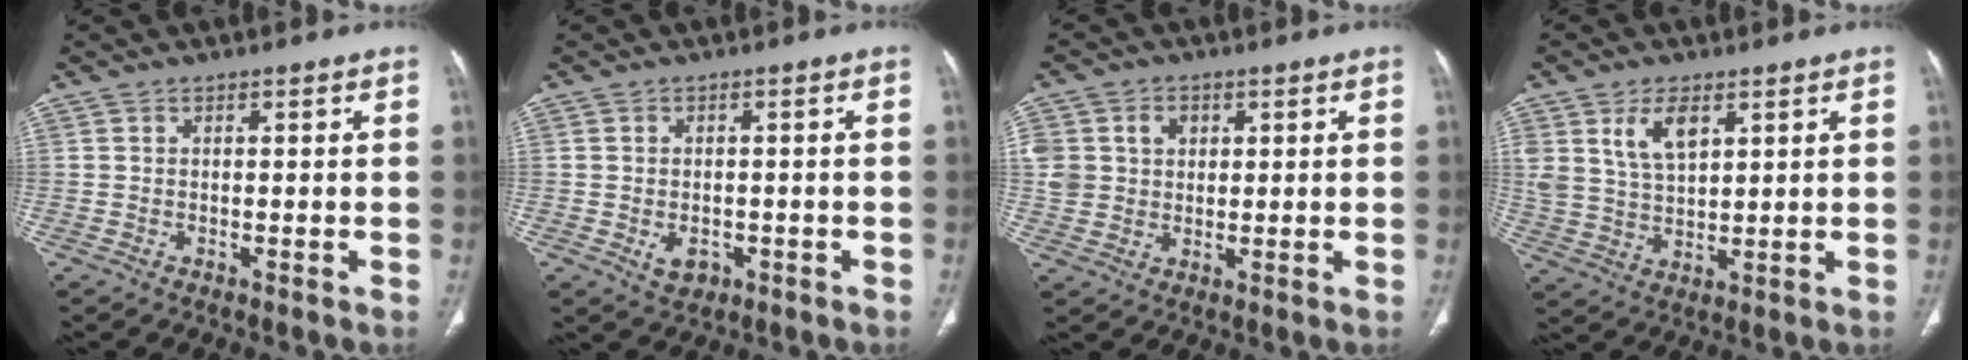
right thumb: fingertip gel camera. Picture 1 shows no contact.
{"total": 3.5, "force": [-1.2, 2.6, 2.1], "torque": [-0.027, 0.003, -0.008]}
{"total": 9.3, "force": [2.4, 7.9, 4.3], "torque": [-0.082, 0.003, 0.050]}
{"total": 7.5, "force": [3.6, 4.0, 5.2], "torque": [-0.090, -0.018, 0.078]}